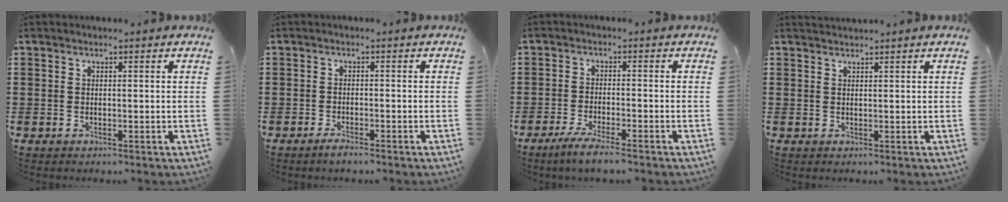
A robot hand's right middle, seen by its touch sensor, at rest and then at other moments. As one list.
[{"total": 1.6, "force": [-1.2, 0.2, 0.9], "torque": [-0.017, -0.002, -0.023]}, {"total": 3.6, "force": [-2.9, -0.1, 2.0], "torque": [-0.040, -0.008, -0.055]}, {"total": 1.2, "force": [1.2, -0.1, 0.2], "torque": [-0.005, -0.001, 0.022]}]